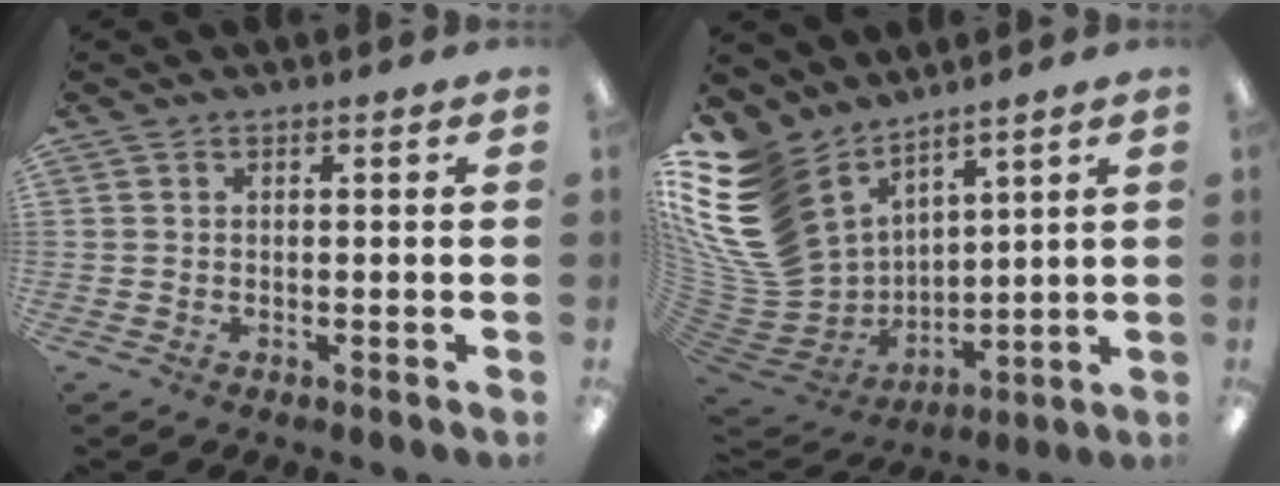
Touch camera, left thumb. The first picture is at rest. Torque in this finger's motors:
{"motor_torque": [1.96, 0.15, 1.34, -1.43, 1.05]}